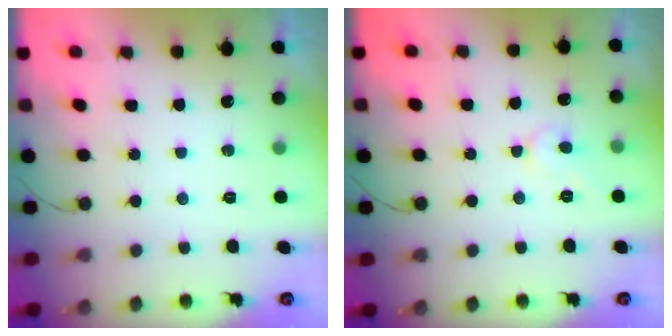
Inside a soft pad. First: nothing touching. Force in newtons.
{"total": 4.5, "press": 4.5, "slide": 0.3}